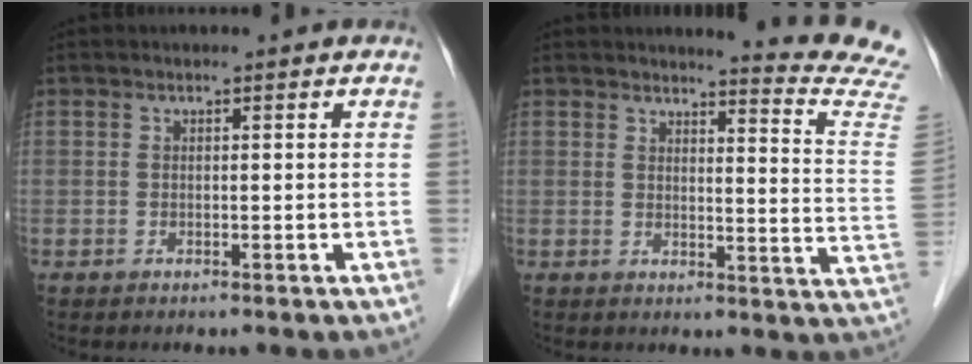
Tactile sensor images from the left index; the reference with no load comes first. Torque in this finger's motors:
{"motor_torque": [0.57, -0.91, 0.05, 0.02]}